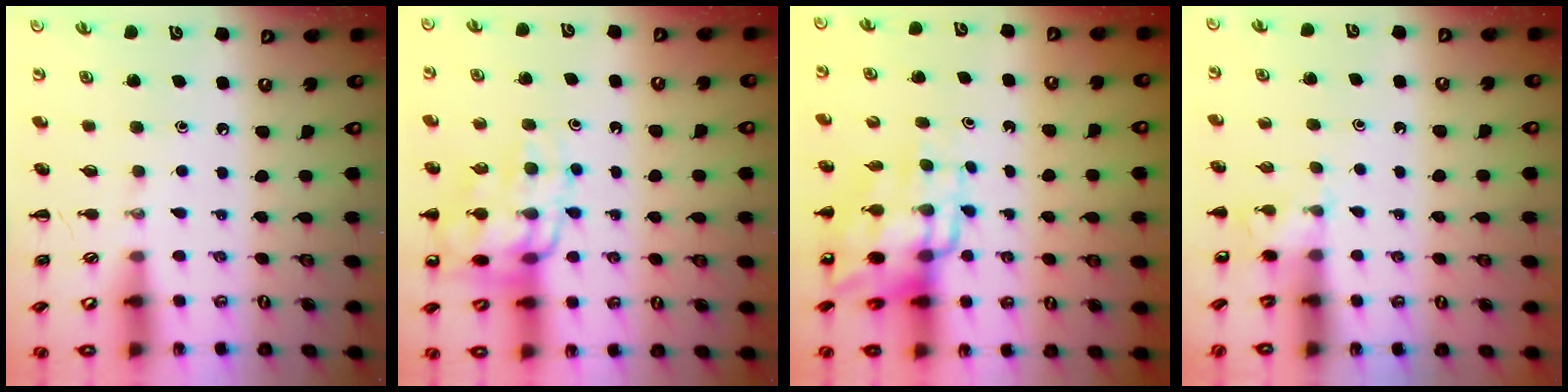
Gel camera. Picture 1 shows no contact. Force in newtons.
{"total": 13.5, "press": 13.4, "slide": 1.4}
{"total": 12.1, "press": 11.7, "slide": 3.1}
{"total": 2.6, "press": 2.4, "slide": 1.0}